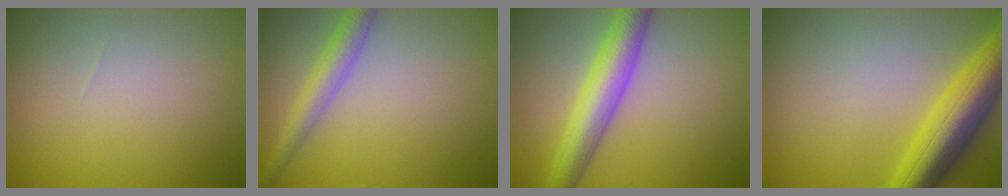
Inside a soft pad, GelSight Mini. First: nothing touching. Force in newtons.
{"total": 3.3, "press": 3.3, "slide": 0.1}
{"total": 6.3, "press": 6.3, "slide": 0.2}
{"total": 7.4, "press": 7.4, "slide": 0.3}